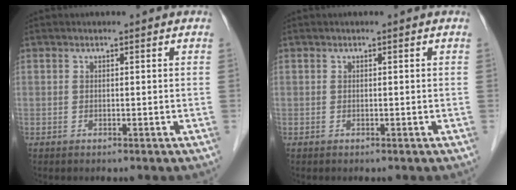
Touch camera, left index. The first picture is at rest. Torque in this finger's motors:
{"motor_torque": [0.00, 0.00, 0.00, 0.00]}